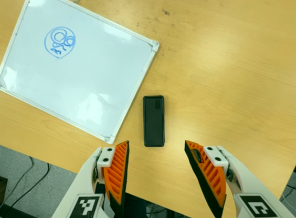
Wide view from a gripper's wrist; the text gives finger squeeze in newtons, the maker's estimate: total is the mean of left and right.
{"total": 0.0}